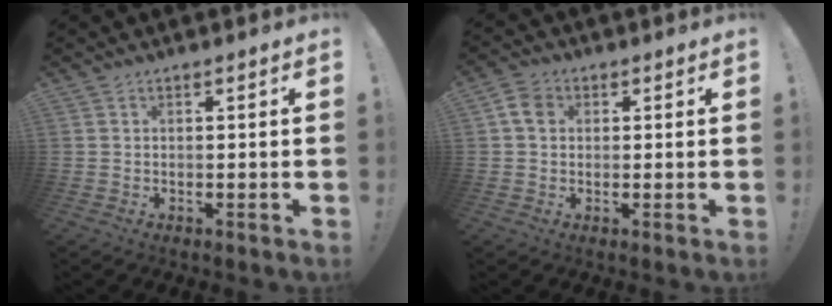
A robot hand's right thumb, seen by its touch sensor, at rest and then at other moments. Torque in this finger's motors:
{"motor_torque": [0.12, -0.07, 0.14, 0.08, 0.01]}